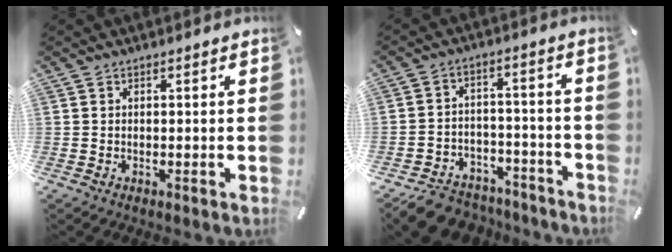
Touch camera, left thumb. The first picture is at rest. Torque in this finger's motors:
{"motor_torque": [-0.02, 0.92, 0.10, 0.28, 0.13]}